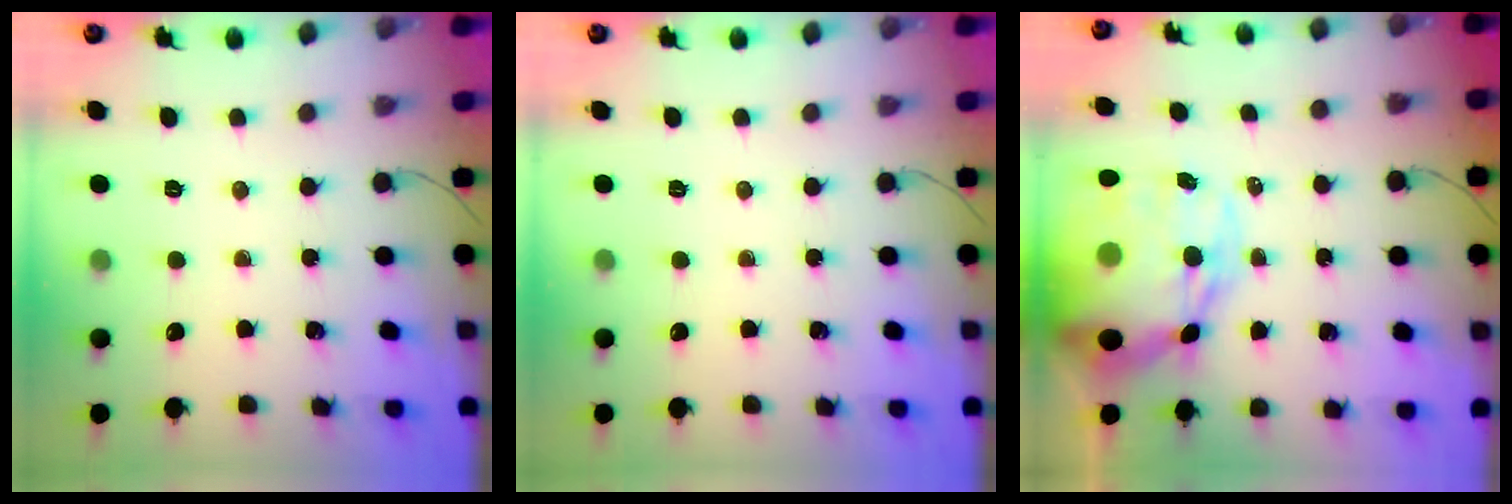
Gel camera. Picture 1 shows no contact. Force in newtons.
{"total": 0.0}
{"total": 23.1, "press": 22.6, "slide": 4.8}